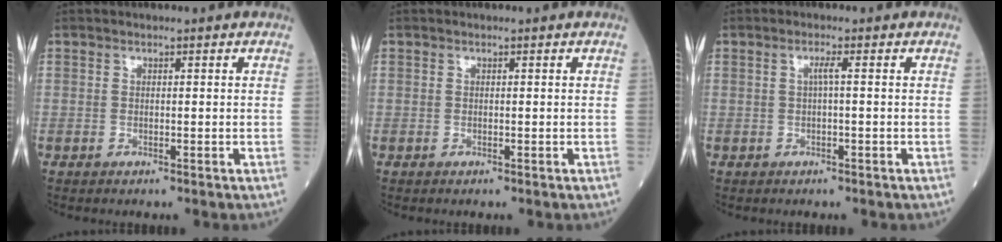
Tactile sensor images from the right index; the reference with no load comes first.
{"total": 0.0}
{"total": 1.2, "force": [0.0, -0.2, 1.2], "torque": [-0.023, 0.002, -0.001]}